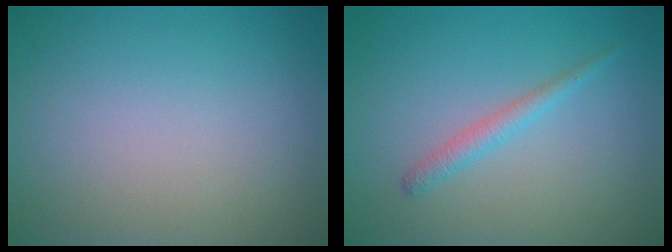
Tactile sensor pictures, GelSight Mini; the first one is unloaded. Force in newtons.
{"total": 1.5, "press": 1.5, "slide": 0.1}